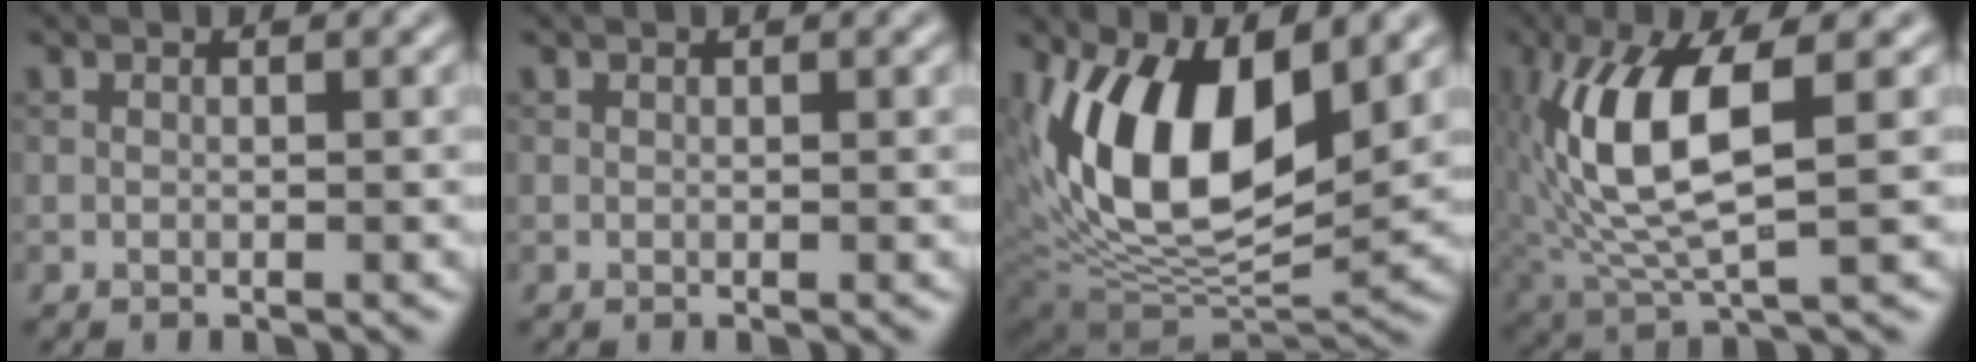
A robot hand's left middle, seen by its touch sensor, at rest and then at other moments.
{"total": 0.0}
{"total": 12.6, "force": [3.4, 6.4, 10.4], "torque": [-0.182, -0.009, 0.056]}
{"total": 8.9, "force": [1.4, 3.0, 8.3], "torque": [-0.178, 0.002, 0.028]}